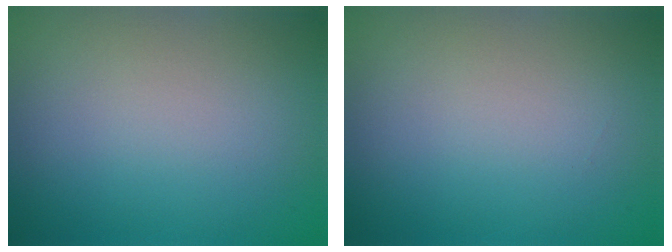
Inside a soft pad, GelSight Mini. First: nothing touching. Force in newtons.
{"total": 0.0}